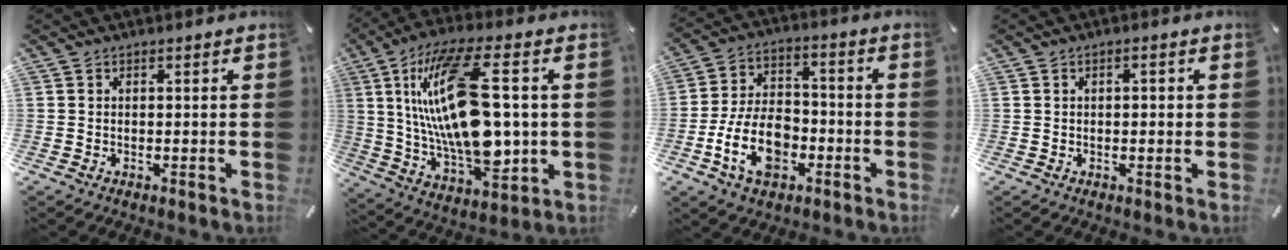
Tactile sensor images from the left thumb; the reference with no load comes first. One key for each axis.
{"total": 25.4, "fx": 4.1, "fy": 11.0, "fz": 22.5, "tx": -0.460, "ty": -0.020, "tz": 0.060}
{"total": 14.0, "fx": -5.1, "fy": 9.1, "fz": 9.4, "tx": -0.188, "ty": 0.018, "tz": -0.089}
{"total": 1.7, "fx": -0.1, "fy": 0.8, "fz": 1.5, "tx": -0.028, "ty": 0.006, "tz": -0.004}